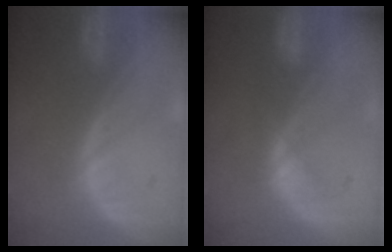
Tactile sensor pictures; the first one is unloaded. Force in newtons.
{"total": 2.9, "press": 2.9, "slide": 0.7}